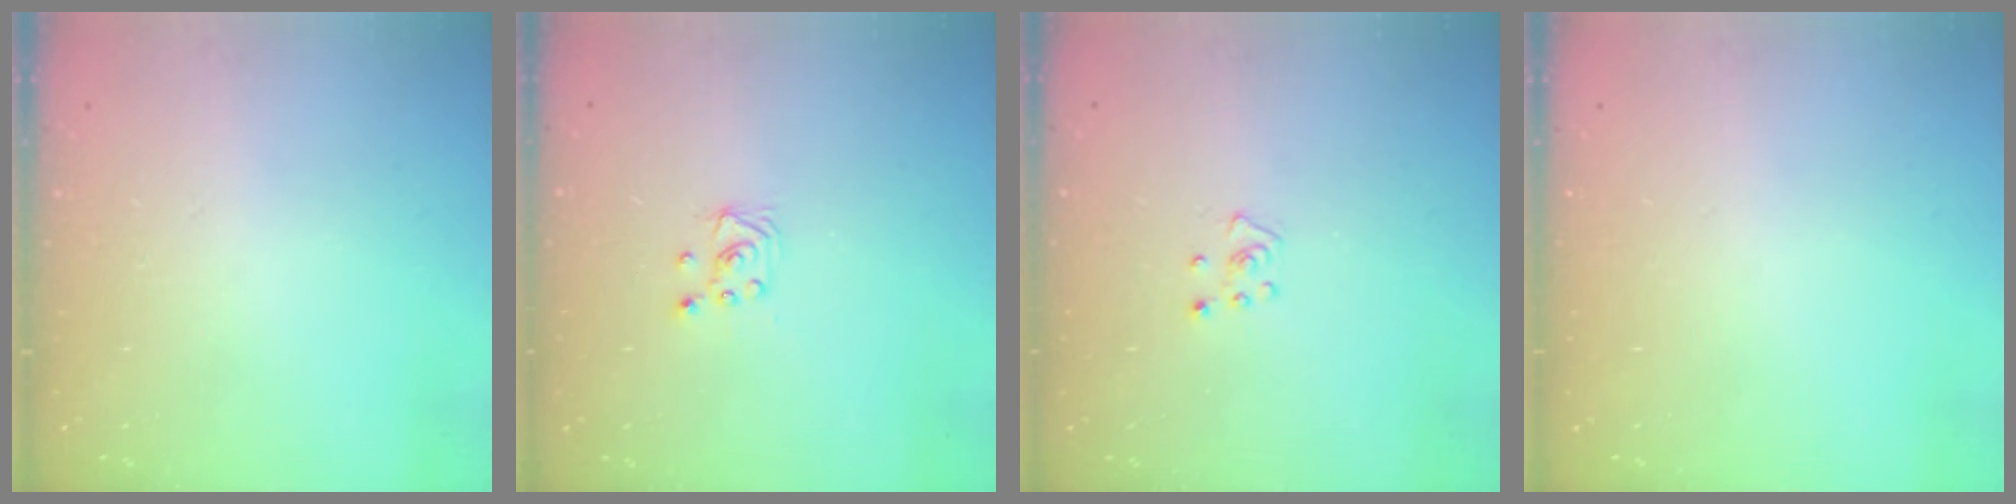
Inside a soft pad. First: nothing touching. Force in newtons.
{"total": 2.0, "press": 2.0, "slide": 0.2}
{"total": 4.0, "press": 4.0, "slide": 0.4}
{"total": 0.0}